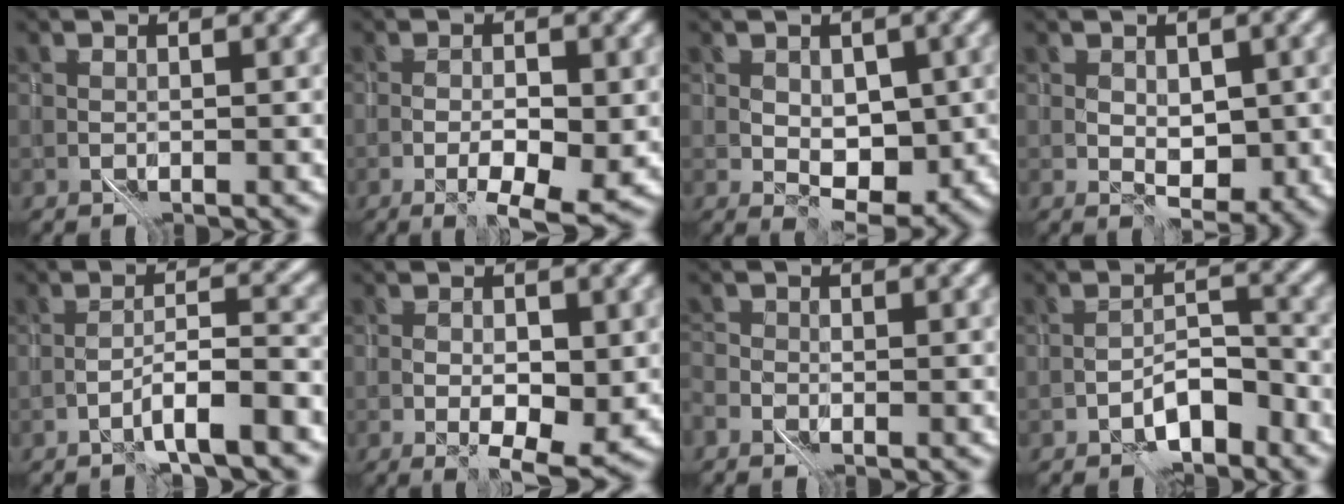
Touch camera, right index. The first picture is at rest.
{"total": 3.3, "force": [-0.7, 1.0, 3.1], "torque": [-0.046, -0.004, -0.008]}
{"total": 3.0, "force": [0.6, 1.8, 2.3], "torque": [-0.029, -0.003, 0.011]}
{"total": 2.2, "force": [0.8, 1.3, 1.6], "torque": [-0.019, -0.005, 0.017]}
{"total": 3.2, "force": [-2.0, -0.1, 2.5], "torque": [-0.037, 0.020, -0.041]}
{"total": 3.1, "force": [-0.1, 1.4, 2.7], "torque": [-0.044, -0.006, 0.004]}
{"total": 1.7, "force": [-1.3, 0.9, 0.6], "torque": [-0.005, -0.003, -0.030]}
{"total": 3.6, "force": [-2.6, 1.3, 2.2], "torque": [-0.023, 0.013, -0.046]}